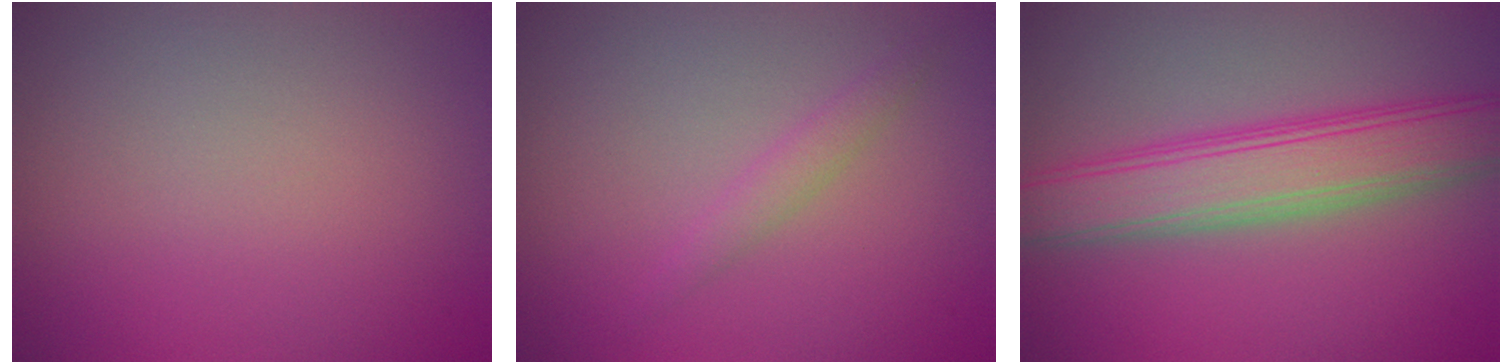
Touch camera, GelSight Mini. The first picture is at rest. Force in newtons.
{"total": 1.3, "press": 1.3, "slide": 0.1}
{"total": 6.6, "press": 6.6, "slide": 0.4}